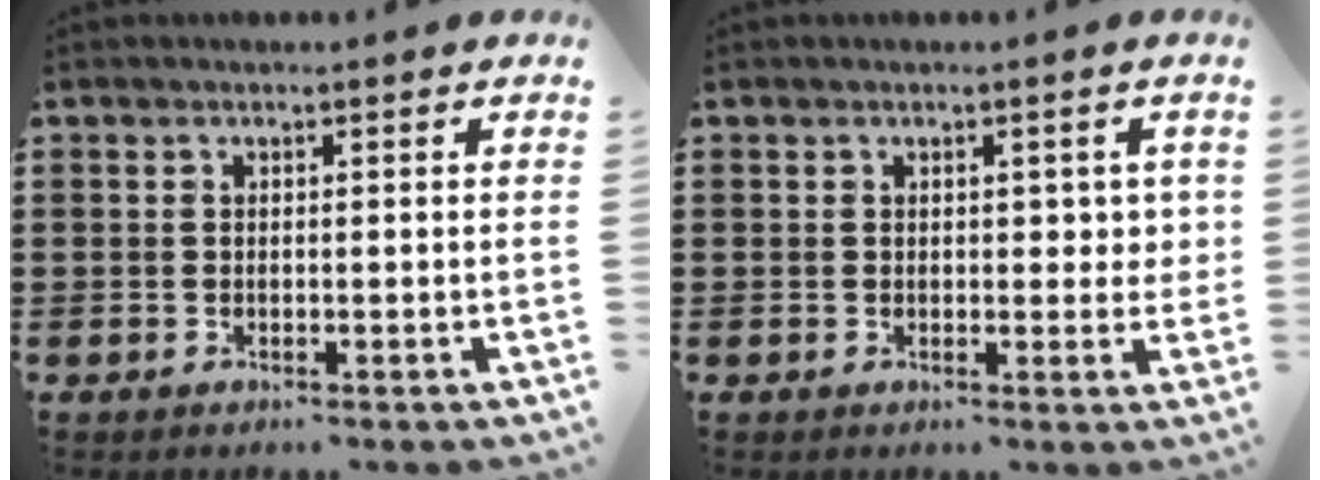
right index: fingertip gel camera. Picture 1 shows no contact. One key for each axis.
{"total": 2.5, "fx": 0.6, "fy": 1.5, "fz": 1.9, "tx": -0.023, "ty": 0.002, "tz": 0.007}